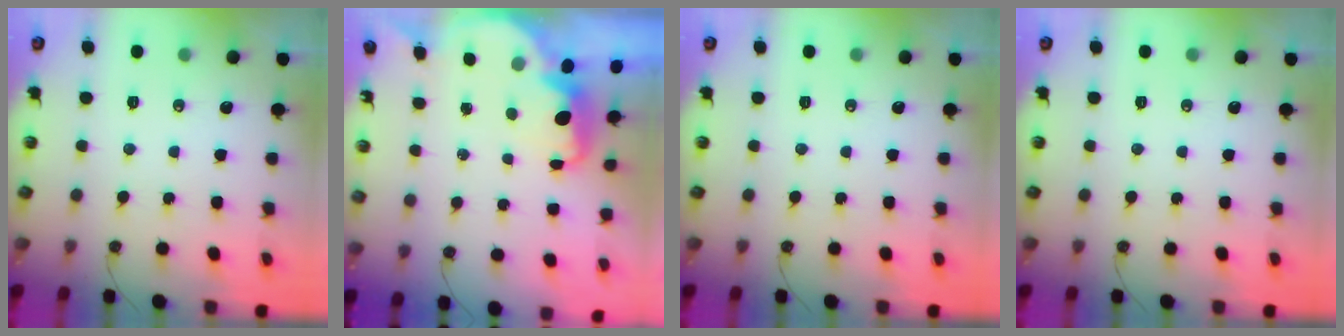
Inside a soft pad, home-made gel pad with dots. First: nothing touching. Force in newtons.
{"total": 2.4, "press": 2.4, "slide": 0.6}
{"total": 0.0}
{"total": 0.0}